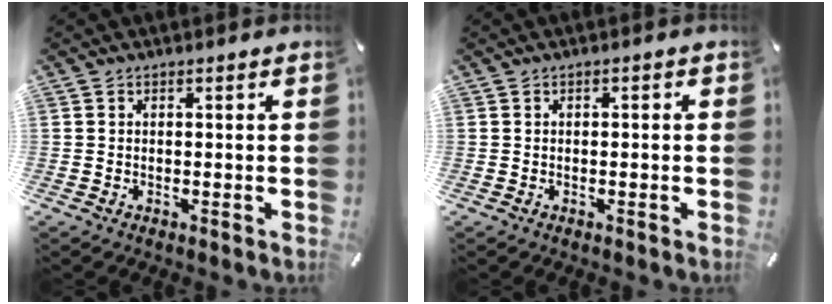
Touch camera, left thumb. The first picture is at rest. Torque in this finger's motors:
{"motor_torque": [-0.34, -0.17, -0.09, 0.03, 0.03]}